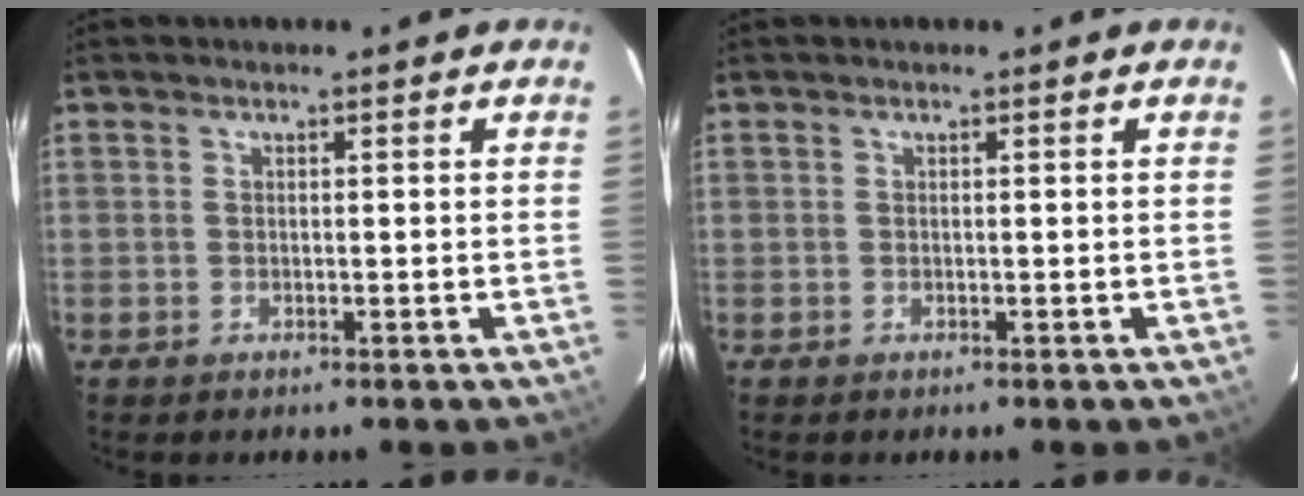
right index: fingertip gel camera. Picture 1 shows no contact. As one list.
[{"total": 0.0}]